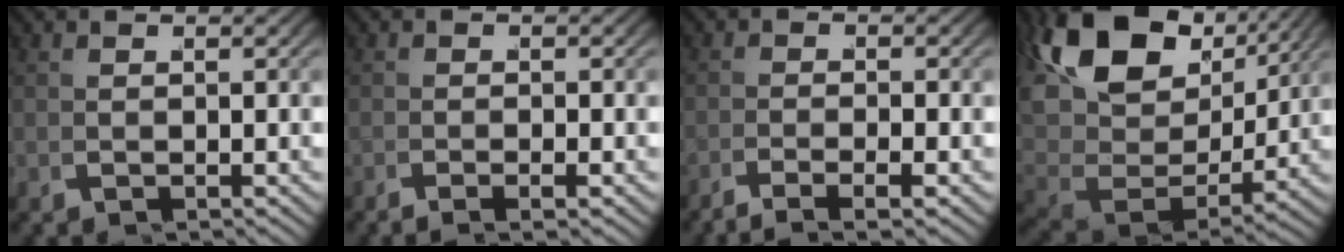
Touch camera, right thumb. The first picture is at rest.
{"total": 0.5, "force": [-0.3, -0.2, 0.4], "torque": [0.002, 0.002, -0.009]}
{"total": 2.1, "force": [-1.7, 0.3, 1.3], "torque": [-0.017, -0.003, -0.030]}
{"total": 12.8, "force": [5.6, 7.4, 8.9], "torque": [-0.192, -0.001, 0.101]}